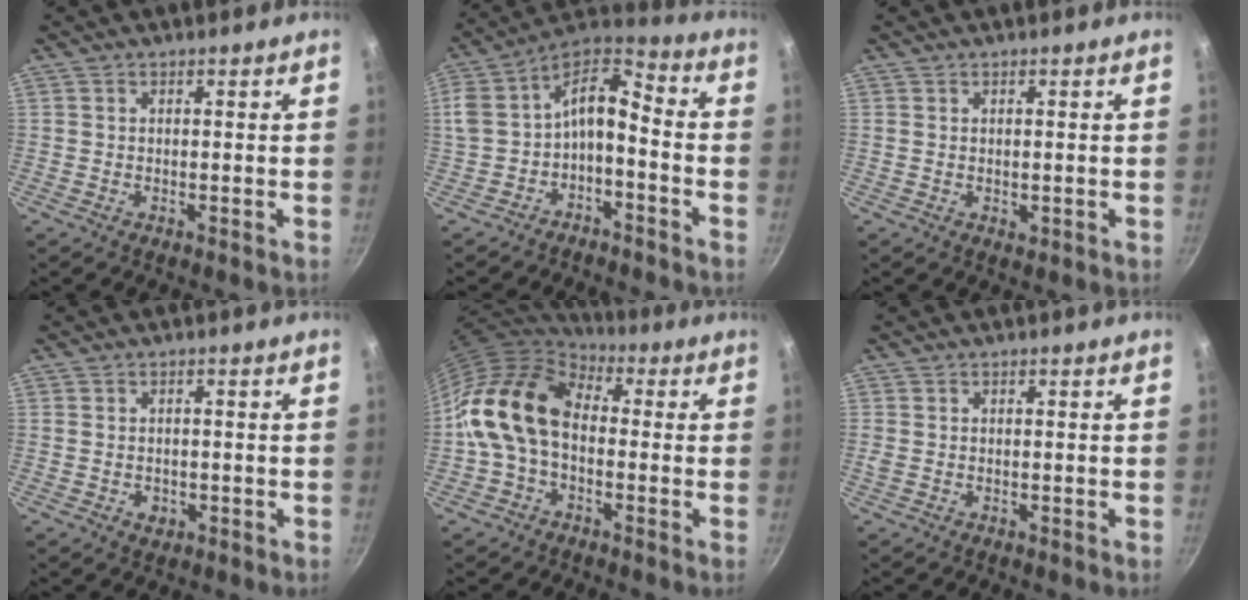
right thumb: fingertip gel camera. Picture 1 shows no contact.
{"total": 13.4, "force": [-3.7, 7.2, 10.7], "torque": [-0.206, 0.072, -0.073]}
{"total": 0.8, "force": [0.1, 0.6, 0.5], "torque": [-0.007, -0.001, 0.001]}
{"total": 2.4, "force": [-0.8, 1.8, 1.4], "torque": [-0.023, 0.003, -0.010]}
{"total": 15.3, "force": [-0.4, 10.5, 11.0], "torque": [-0.181, 0.035, -0.024]}
{"total": 1.0, "force": [-0.2, 0.8, 0.5], "torque": [-0.011, 0.001, -0.003]}